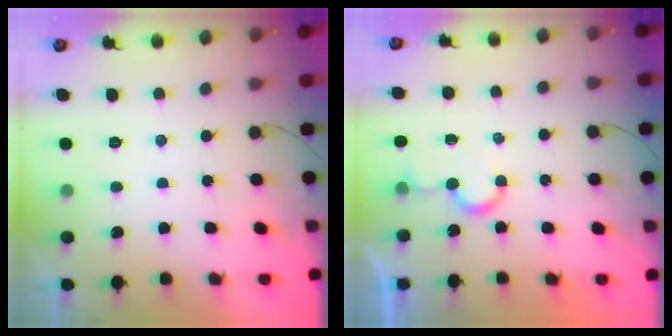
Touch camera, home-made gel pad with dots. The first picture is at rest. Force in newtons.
{"total": 4.4, "press": 4.3, "slide": 0.5}